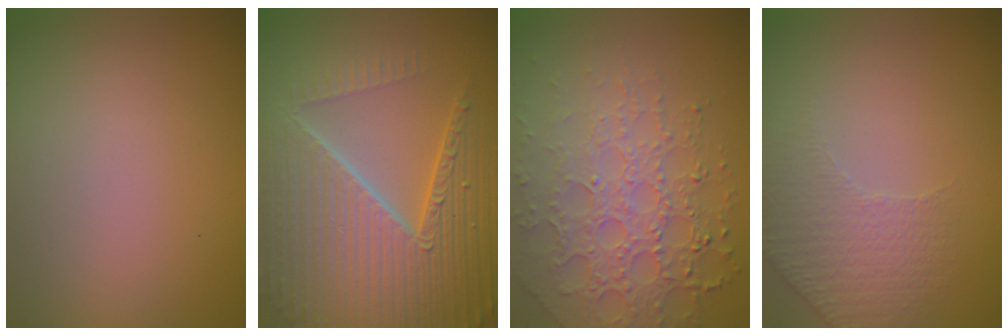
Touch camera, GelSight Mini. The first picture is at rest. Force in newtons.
{"total": 10.4, "press": 6.5, "slide": 8.1}
{"total": 6.5, "press": 4.9, "slide": 4.2}
{"total": 1.9, "press": 1.6, "slide": 1.0}